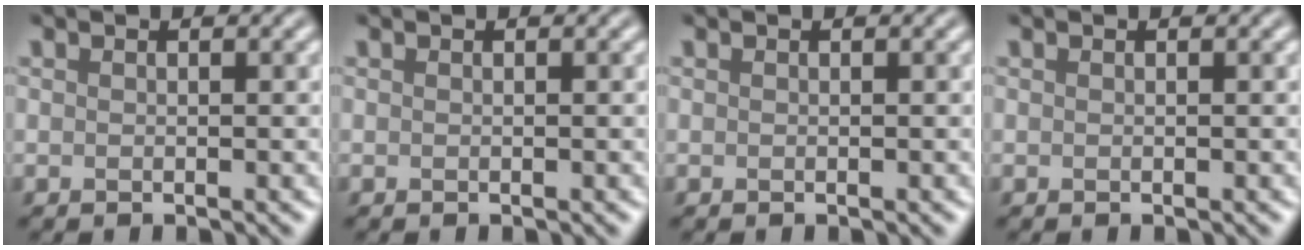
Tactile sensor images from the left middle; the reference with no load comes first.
{"total": 0.0}
{"total": 0.0}
{"total": 0.0}